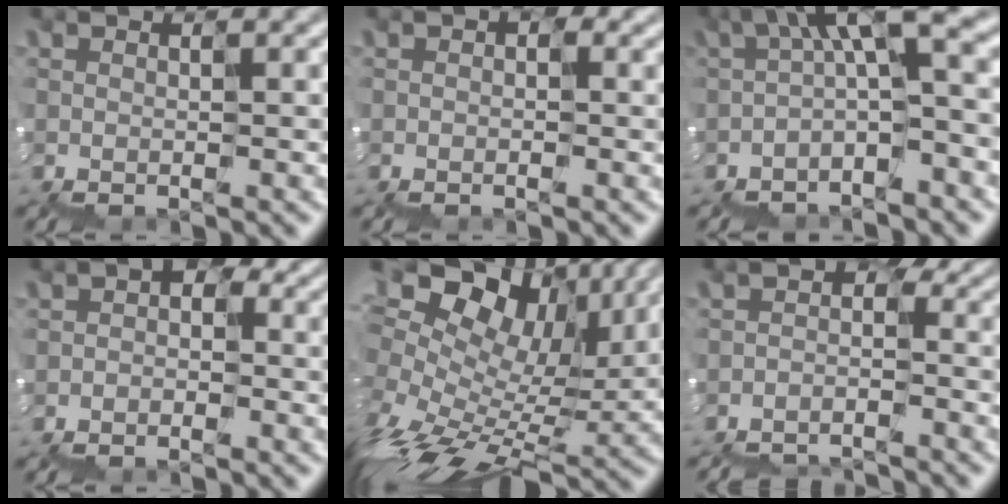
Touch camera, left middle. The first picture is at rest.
{"total": 1.3, "force": [0.3, 0.9, 1.0], "torque": [-0.018, 0.004, 0.004]}
{"total": 6.5, "force": [-0.1, 1.7, 6.3], "torque": [-0.108, 0.033, -0.012]}
{"total": 2.7, "force": [-0.3, 2.1, 1.8], "torque": [-0.026, 0.012, -0.008]}
{"total": 12.2, "force": [4.4, 7.8, 8.3], "torque": [-0.176, 0.027, 0.088]}
{"total": 4.1, "force": [-3.1, 1.9, 2.0], "torque": [-0.034, -0.006, -0.042]}